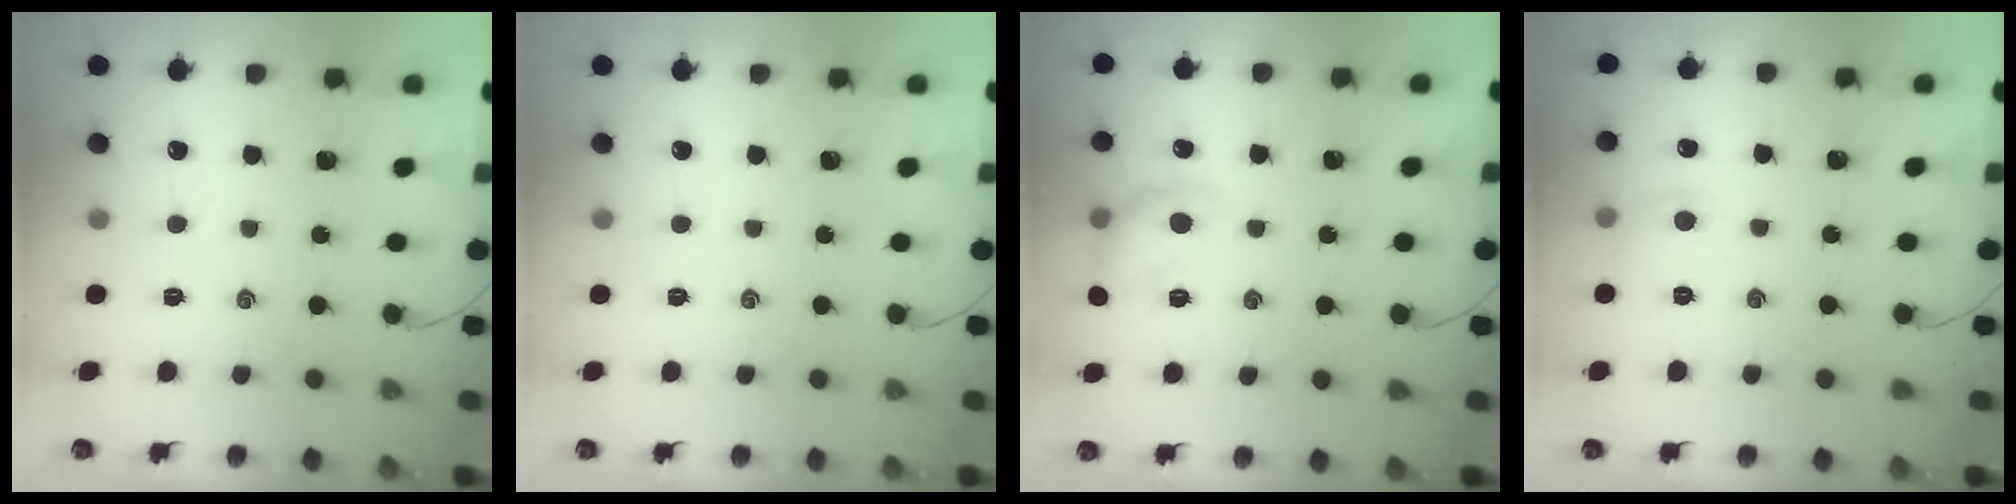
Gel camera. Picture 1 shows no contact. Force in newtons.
{"total": 0.0}
{"total": 10.7, "press": 10.7, "slide": 0.5}
{"total": 5.3, "press": 5.0, "slide": 1.7}